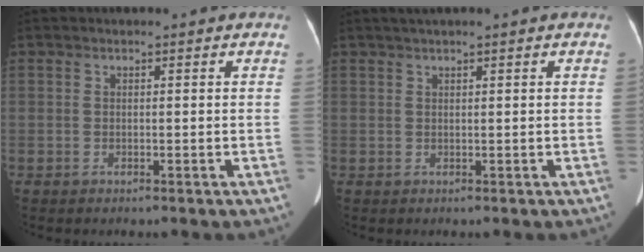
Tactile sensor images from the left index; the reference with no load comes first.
{"total": 2.0, "force": [1.4, -0.1, 1.4], "torque": [-0.027, 0.018, 0.029]}